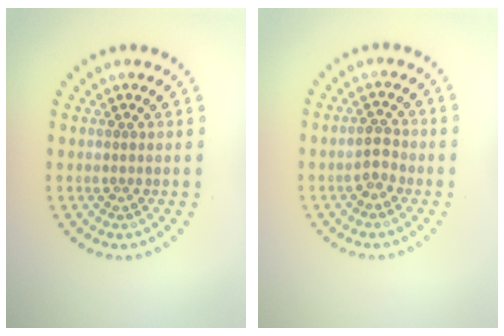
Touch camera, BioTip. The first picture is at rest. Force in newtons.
{"total": 1.8, "press": 1.7, "slide": 0.5}